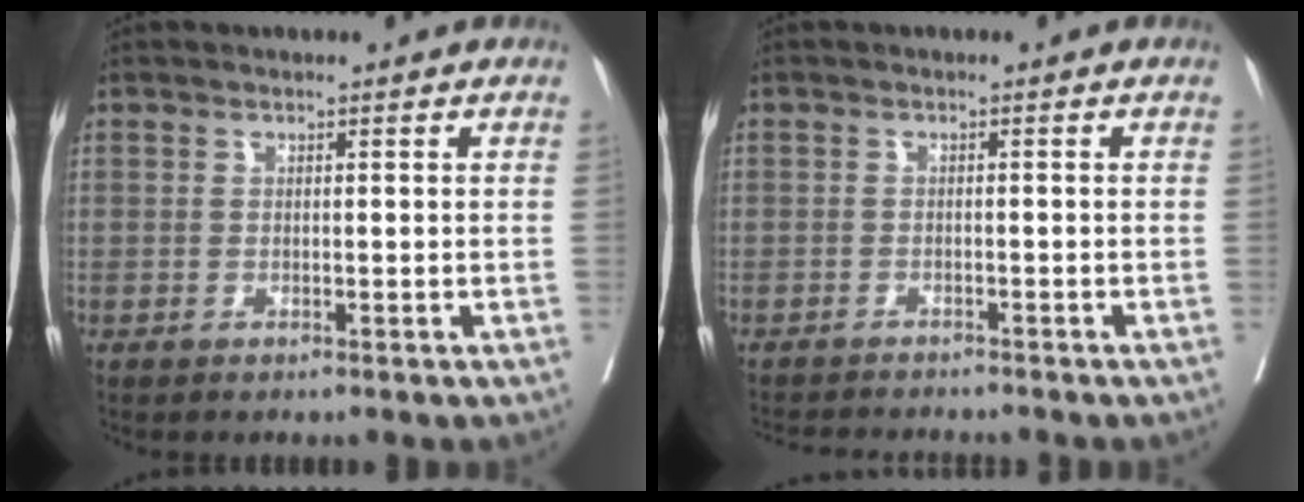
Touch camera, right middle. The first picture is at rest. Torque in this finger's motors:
{"motor_torque": [0.38, -0.65, 0.07, 0.07]}